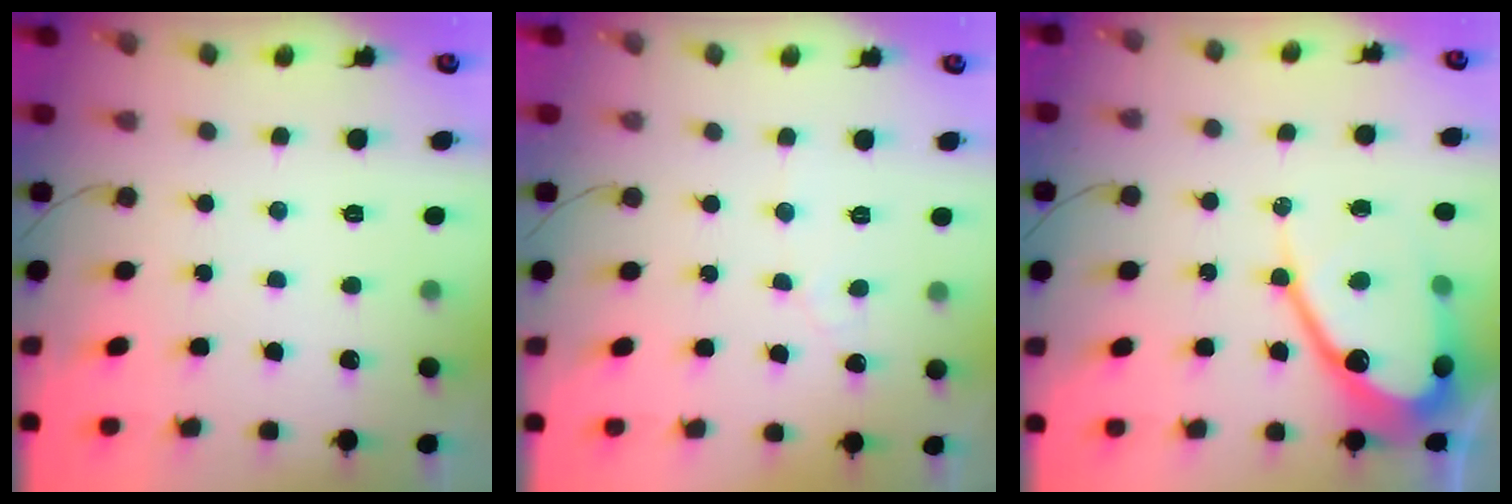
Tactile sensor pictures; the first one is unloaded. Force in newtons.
{"total": 2.8, "press": 2.8, "slide": 0.2}
{"total": 16.2, "press": 16.2, "slide": 1.2}